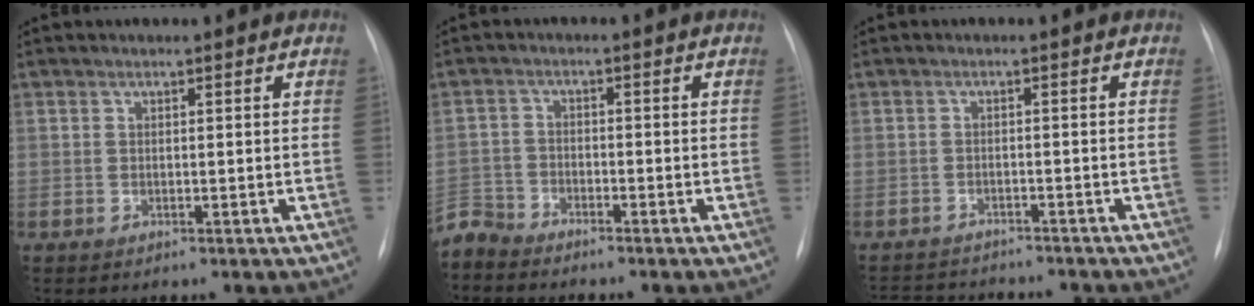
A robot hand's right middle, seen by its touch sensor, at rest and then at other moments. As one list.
[{"total": 4.1, "force": [-4.0, 0.5, -0.6], "torque": [0.013, -0.010, -0.080]}, {"total": 10.2, "force": [-9.5, 2.2, 2.9], "torque": [-0.054, 0.002, -0.127]}]